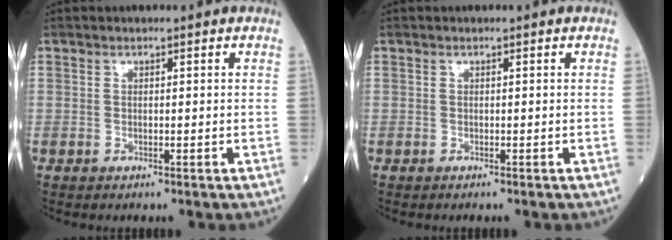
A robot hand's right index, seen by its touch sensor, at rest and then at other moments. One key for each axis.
{"total": 0.0}